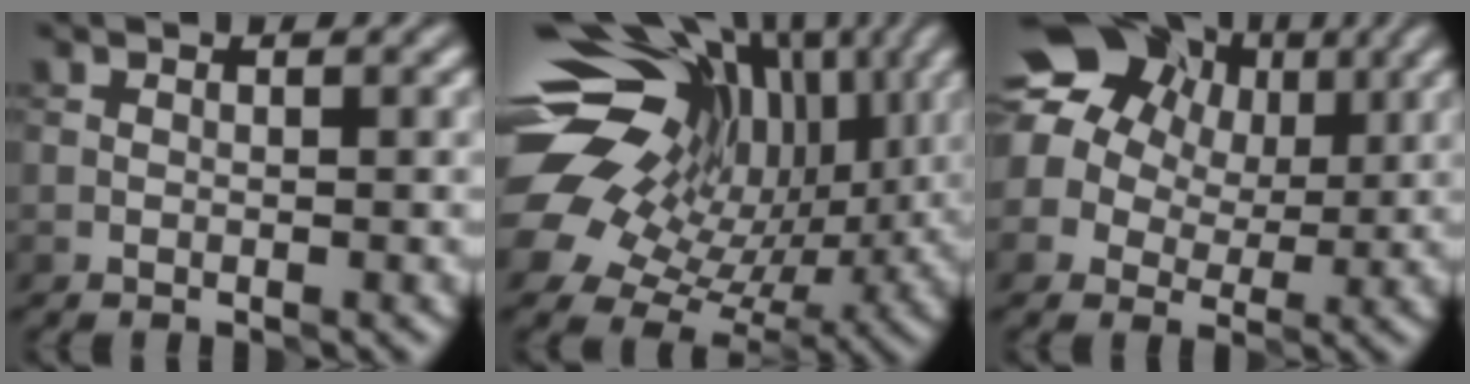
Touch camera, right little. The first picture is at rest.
{"total": 16.9, "force": [4.2, 12.0, 11.1], "torque": [-0.211, 0.048, 0.083]}
{"total": 13.8, "force": [6.2, 10.4, 6.5], "torque": [-0.154, 0.047, 0.104]}